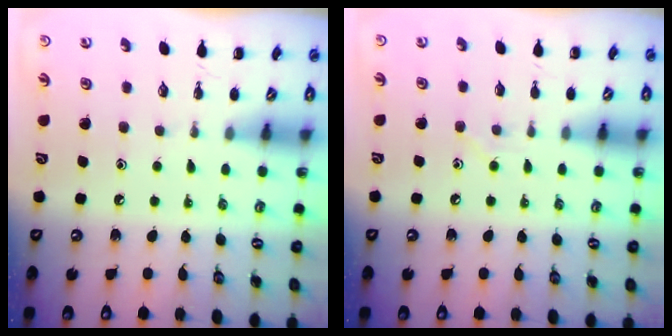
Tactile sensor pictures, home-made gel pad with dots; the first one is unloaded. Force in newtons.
{"total": 5.5, "press": 5.3, "slide": 1.4}